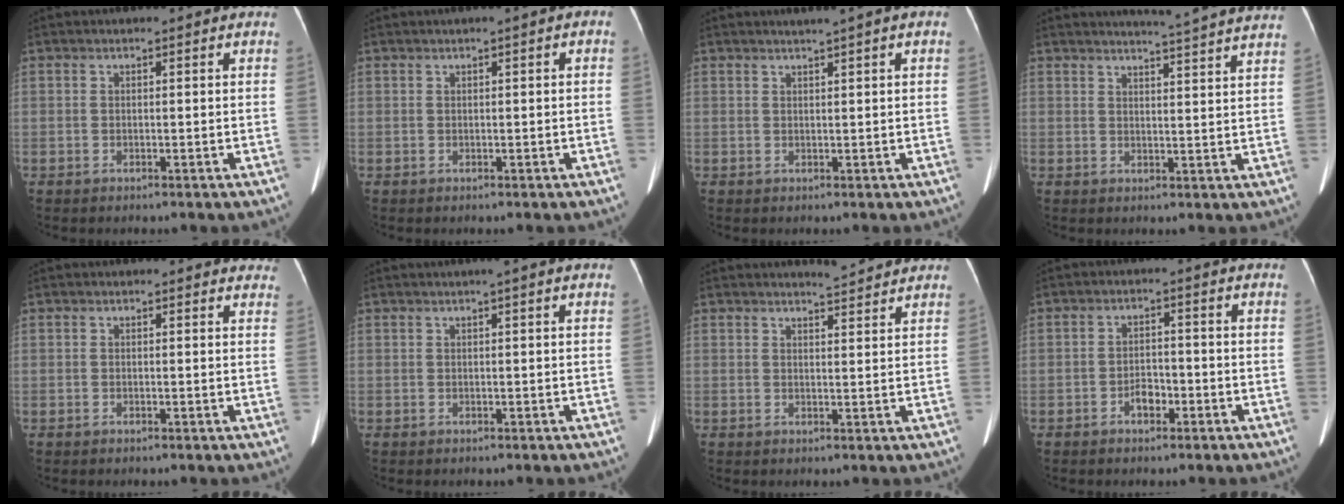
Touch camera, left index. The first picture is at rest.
{"total": 0.8, "force": [0.1, 0.2, 0.8], "torque": [-0.012, 0.007, 0.004]}
{"total": 1.9, "force": [1.1, -0.2, 1.5], "torque": [-0.028, 0.006, 0.021]}
{"total": 11.9, "force": [11.2, -1.5, 3.6], "torque": [-0.055, -0.035, 0.122]}
{"total": 4.6, "force": [4.3, 1.7, 0.6], "torque": [0.011, -0.001, 0.025]}
{"total": 1.3, "force": [0.7, -0.3, 1.1], "torque": [-0.022, 0.004, 0.015]}
{"total": 3.3, "force": [3.3, -0.2, 0.4], "torque": [-0.014, -0.004, 0.047]}
{"total": 2.6, "force": [-1.5, 1.4, 1.5], "torque": [-0.026, 0.006, -0.024]}